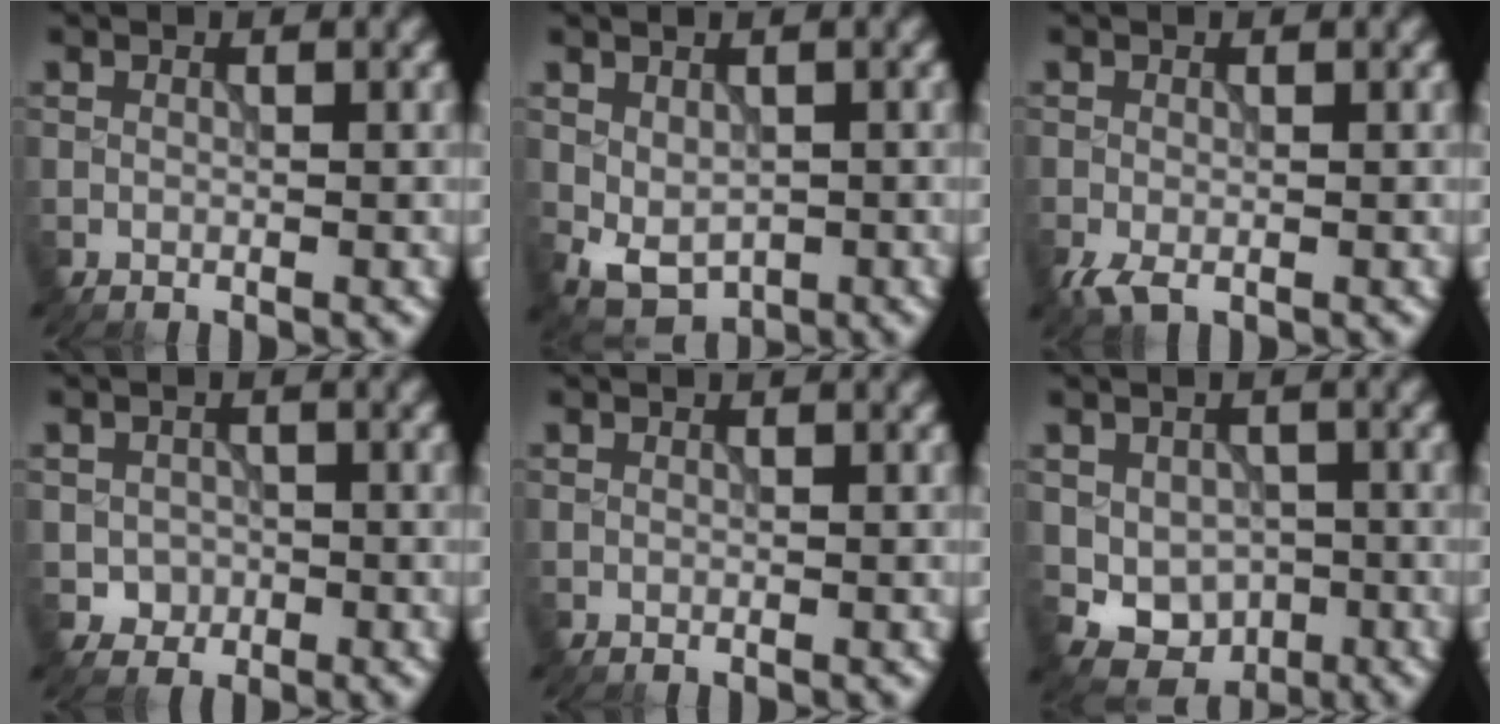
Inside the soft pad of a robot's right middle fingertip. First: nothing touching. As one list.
[{"total": 3.7, "force": [-0.5, 2.5, 2.7], "torque": [-0.047, -0.013, -0.003]}, {"total": 1.9, "force": [-1.0, 1.0, 1.2], "torque": [-0.033, -0.010, -0.021]}, {"total": 1.7, "force": [-0.4, 1.6, 0.4], "torque": [0.000, -0.004, -0.009]}, {"total": 0.0}, {"total": 4.9, "force": [-1.1, 3.9, 2.7], "torque": [-0.042, -0.013, -0.008]}]